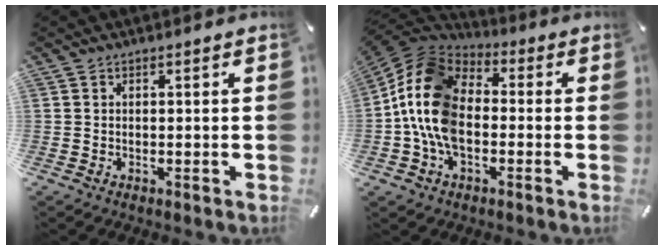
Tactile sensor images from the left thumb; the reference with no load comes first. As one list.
[{"total": 15.8, "force": [-2.7, 10.8, 11.2], "torque": [-0.256, 0.014, -0.058]}]